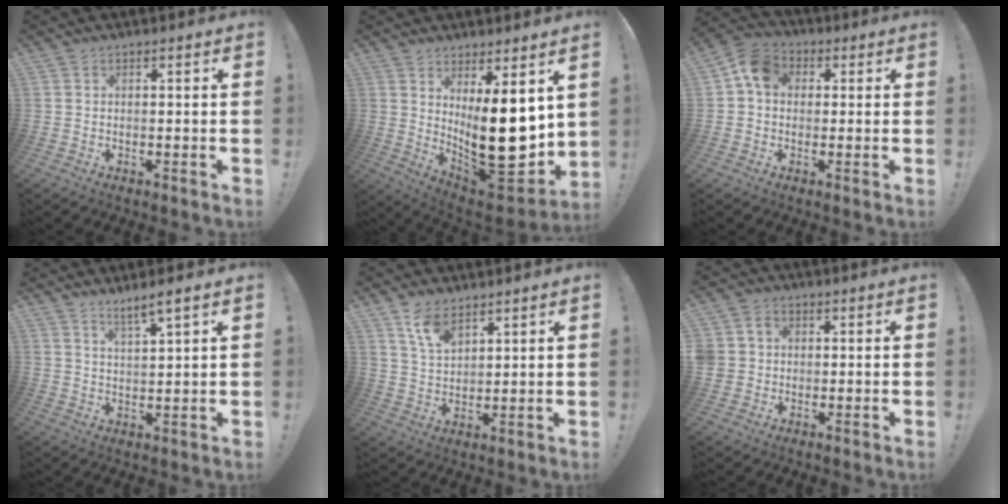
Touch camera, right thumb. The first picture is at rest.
{"total": 19.6, "force": [1.7, 7.3, 18.2], "torque": [-0.285, -0.053, 0.042]}
{"total": 8.1, "force": [1.6, 6.4, 4.7], "torque": [-0.068, 0.013, 0.036]}
{"total": 5.2, "force": [4.1, -0.1, 3.1], "torque": [-0.045, -0.028, 0.066]}
{"total": 8.2, "force": [6.0, 4.0, 3.8], "torque": [-0.070, -0.031, 0.114]}
{"total": 5.1, "force": [0.5, 4.8, 1.5], "torque": [-0.032, 0.006, 0.012]}